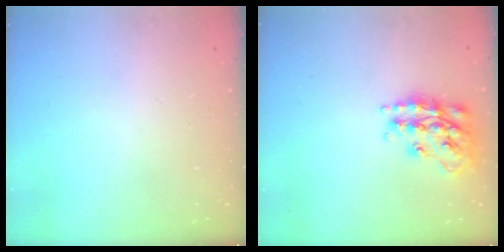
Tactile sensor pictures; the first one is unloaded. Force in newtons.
{"total": 18.8, "press": 18.7, "slide": 1.2}